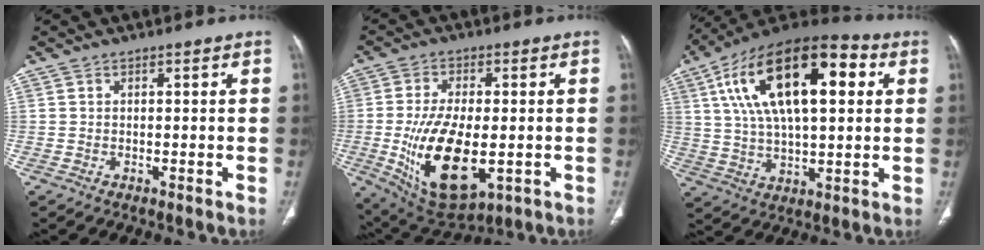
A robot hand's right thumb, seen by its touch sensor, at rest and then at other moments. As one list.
[{"total": 16.9, "force": [-3.1, 8.4, 14.4], "torque": [-0.258, -0.014, -0.032]}, {"total": 25.6, "force": [7.5, 11.7, 21.5], "torque": [-0.363, 0.017, 0.119]}]